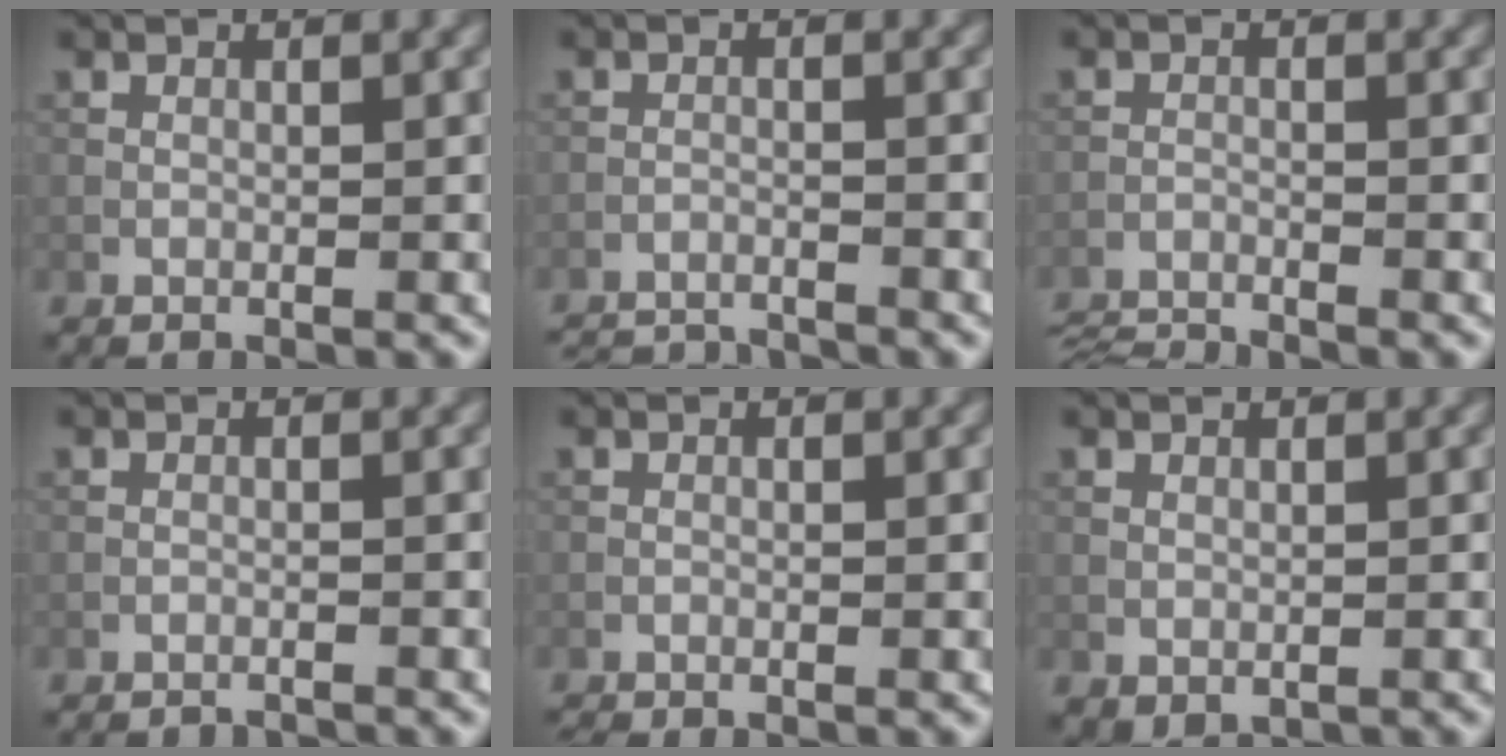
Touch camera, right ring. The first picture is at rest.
{"total": 7.0, "force": [-6.9, 0.9, 1.0], "torque": [-0.021, -0.013, -0.107]}
{"total": 4.3, "force": [-4.2, 0.2, 0.8], "torque": [-0.023, -0.018, -0.078]}
{"total": 3.5, "force": [-3.4, 0.4, 0.6], "torque": [-0.009, -0.001, -0.049]}
{"total": 0.9, "force": [-0.9, -0.1, 0.1], "torque": [0.000, -0.001, -0.018]}
{"total": 0.7, "force": [0.2, 0.6, 0.3], "torque": [-0.006, -0.003, 0.009]}